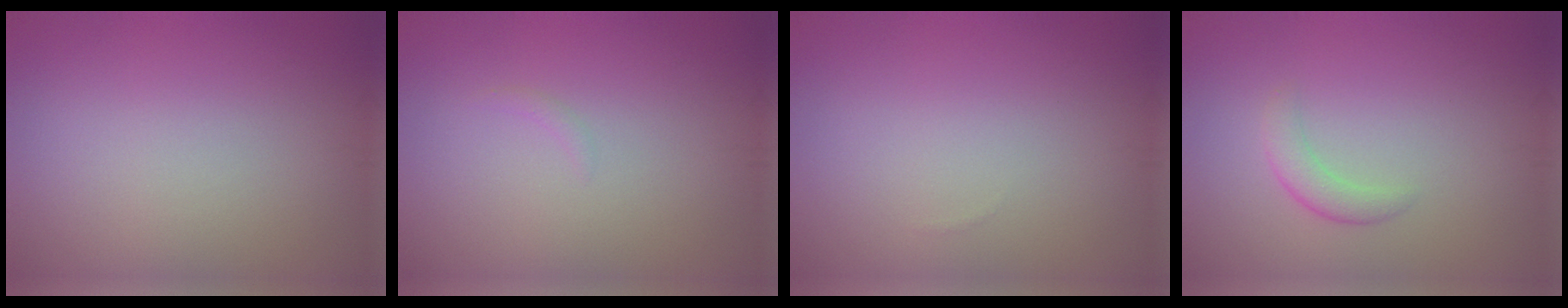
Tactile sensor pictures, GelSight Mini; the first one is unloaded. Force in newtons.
{"total": 0.5, "press": 0.5, "slide": 0.1}
{"total": 0.0}
{"total": 1.8, "press": 1.8, "slide": 0.0}